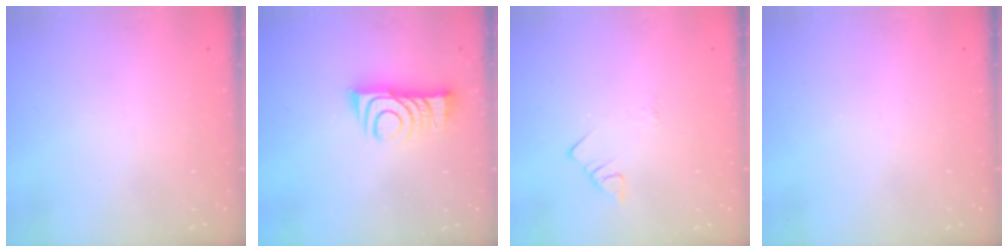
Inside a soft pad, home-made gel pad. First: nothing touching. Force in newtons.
{"total": 10.5, "press": 10.5, "slide": 0.3}
{"total": 2.8, "press": 2.8, "slide": 0.4}
{"total": 0.0}